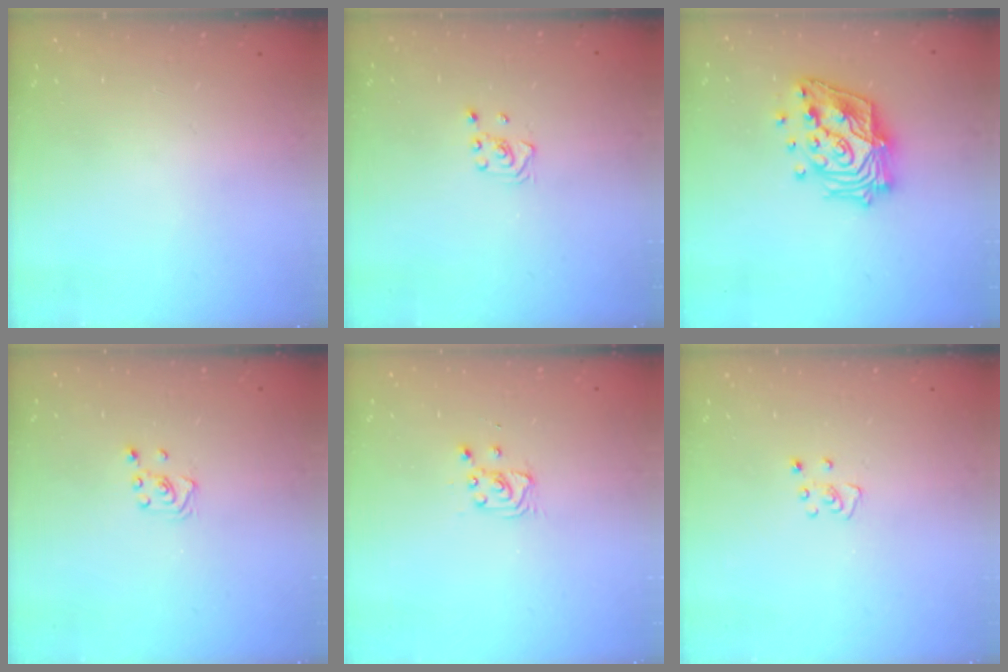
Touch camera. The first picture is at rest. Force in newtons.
{"total": 2.6, "press": 2.4, "slide": 1.0}
{"total": 18.8, "press": 18.7, "slide": 1.6}
{"total": 3.1, "press": 3.1, "slide": 0.3}
{"total": 2.9, "press": 2.9, "slide": 0.4}
{"total": 3.8, "press": 3.8, "slide": 0.3}